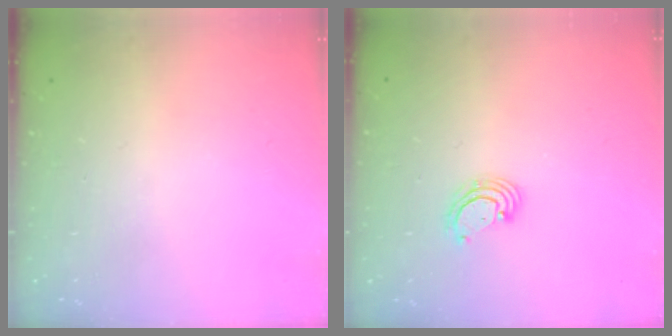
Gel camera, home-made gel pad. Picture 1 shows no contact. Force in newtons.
{"total": 2.6, "press": 2.6, "slide": 0.2}